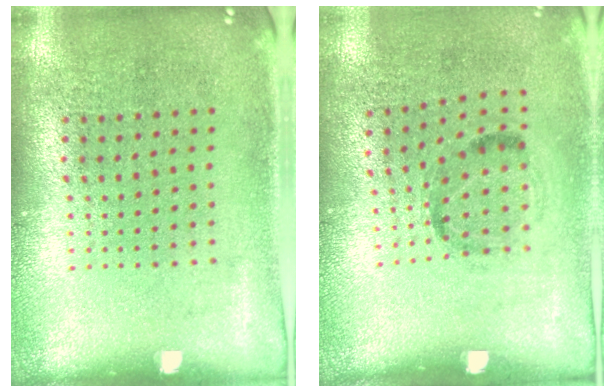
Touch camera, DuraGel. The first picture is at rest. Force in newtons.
{"total": 1.1, "press": 0.6, "slide": 0.9}